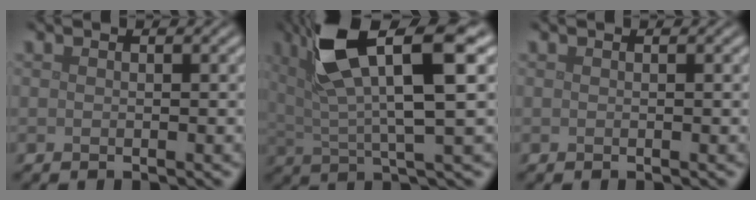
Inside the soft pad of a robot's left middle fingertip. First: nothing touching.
{"total": 10.3, "force": [4.6, 2.5, 8.9], "torque": [-0.160, 0.014, 0.083]}
{"total": 0.0}